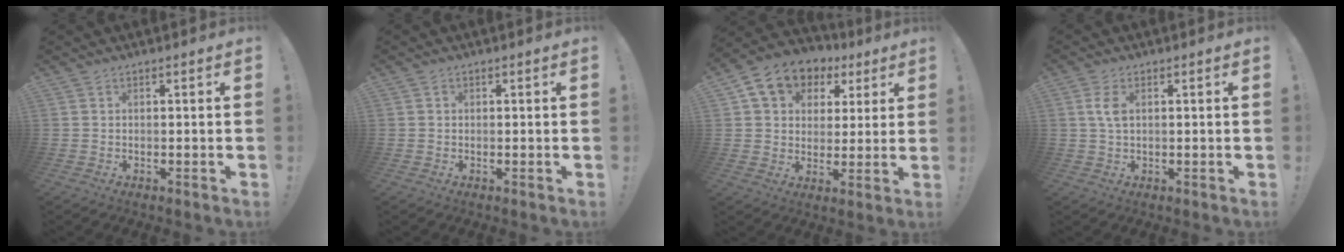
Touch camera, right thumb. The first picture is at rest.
{"total": 0.8, "force": [0.0, 0.8, 0.0], "torque": [0.000, 0.003, 0.001]}
{"total": 11.1, "force": [5.4, 8.6, 4.5], "torque": [-0.073, -0.025, 0.106]}
{"total": 4.2, "force": [1.0, 2.4, 3.3], "torque": [-0.072, 0.004, 0.015]}